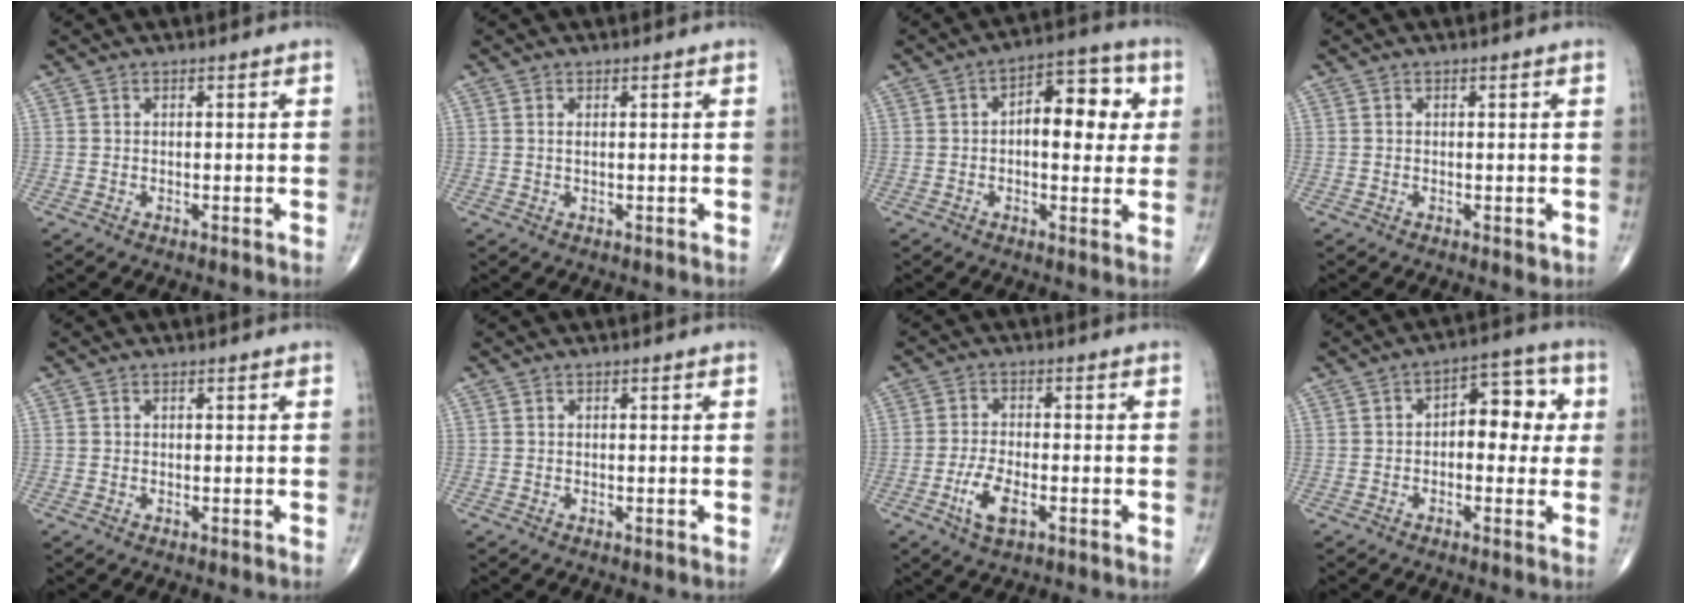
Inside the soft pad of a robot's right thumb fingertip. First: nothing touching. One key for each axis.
{"total": 0.6, "fx": 0.2, "fy": 0.1, "fz": 0.5, "tx": -0.017, "ty": 0.000, "tz": 0.005}
{"total": 11.4, "fx": 1.5, "fy": 5.9, "fz": 9.6, "tx": -0.098, "ty": 0.017, "tz": 0.015}
{"total": 0.5, "fx": -0.1, "fy": 0.3, "fz": 0.4, "tx": -0.003, "ty": -0.001, "tz": -0.002}
{"total": 0.0}
{"total": 0.0}
{"total": 6.1, "fx": -2.4, "fy": 2.5, "fz": 5.0, "tx": -0.100, "ty": 0.006, "tz": -0.043}
{"total": 9.4, "fx": 0.8, "fy": 5.5, "fz": 7.6, "tx": -0.058, "ty": 0.026, "tz": 0.003}